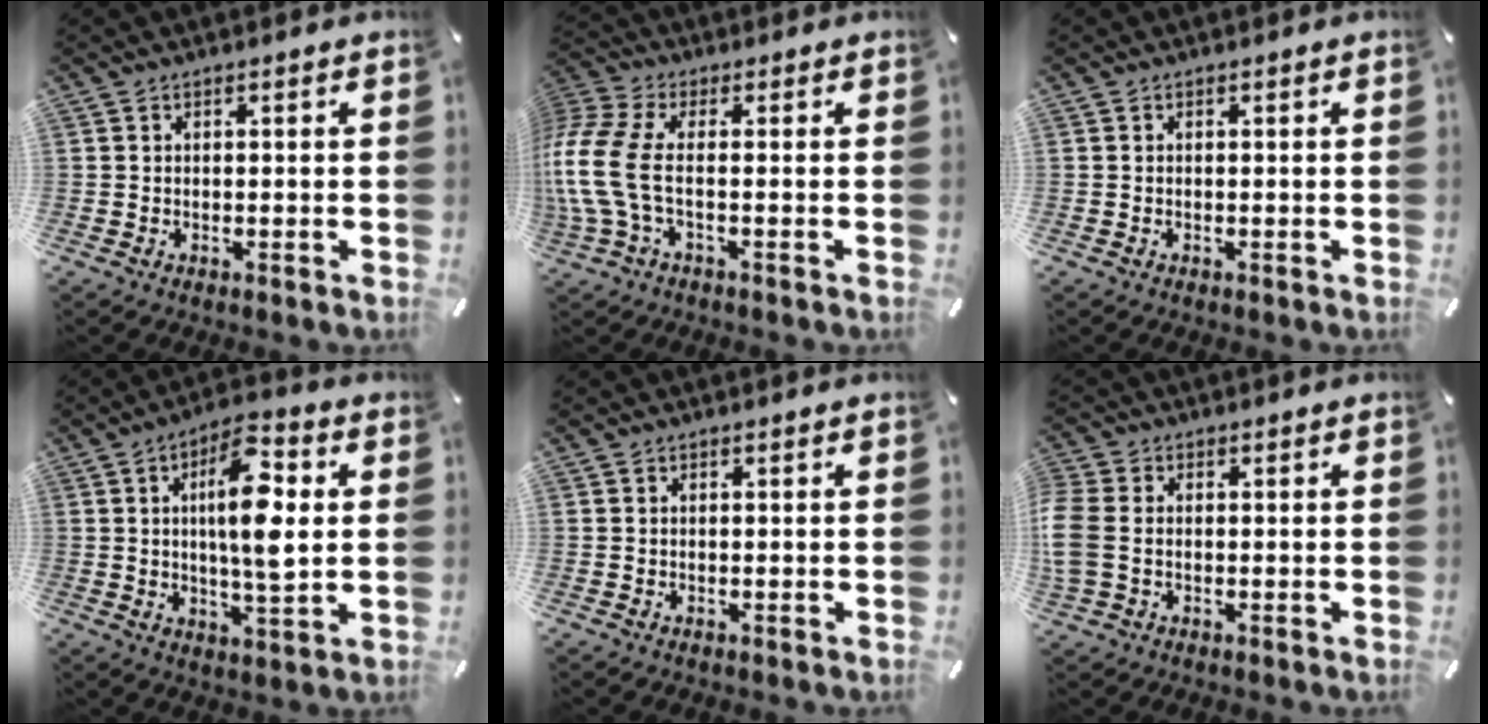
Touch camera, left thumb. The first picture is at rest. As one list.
[{"total": 11.8, "force": [-1.3, 5.7, 10.3], "torque": [-0.245, -0.016, -0.025]}, {"total": 0.0}, {"total": 13.5, "force": [2.5, 4.6, 12.4], "torque": [-0.216, -0.010, 0.034]}, {"total": 0.0}, {"total": 5.8, "force": [-0.4, 4.4, 3.8], "torque": [-0.101, 0.001, -0.010]}]